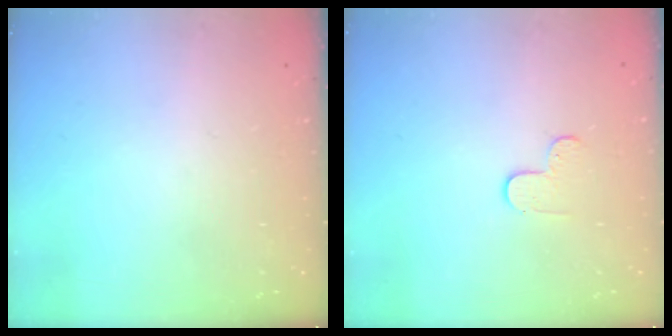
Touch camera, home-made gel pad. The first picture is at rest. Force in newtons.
{"total": 4.2, "press": 4.1, "slide": 0.5}